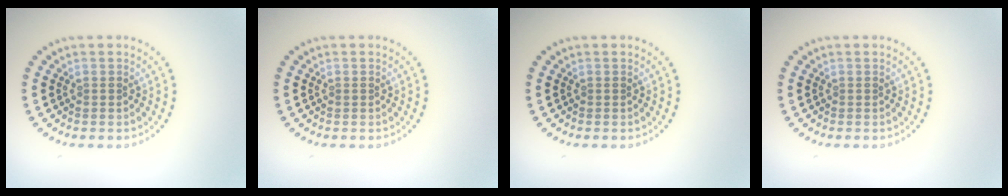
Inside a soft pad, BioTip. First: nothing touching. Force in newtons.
{"total": 0.0}
{"total": 0.0}
{"total": 0.0}